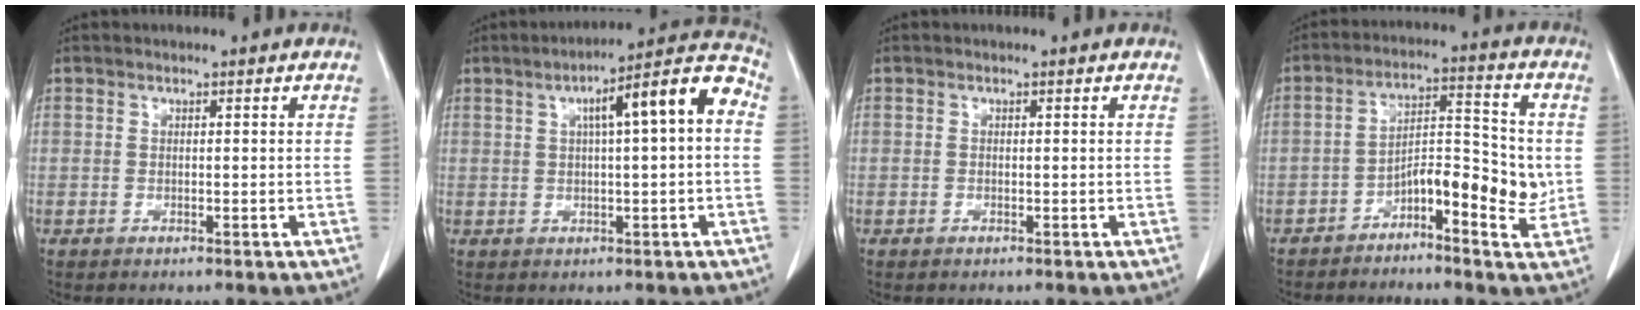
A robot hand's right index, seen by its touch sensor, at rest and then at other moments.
{"total": 10.6, "force": [1.9, 1.3, 10.4], "torque": [-0.144, 0.038, 0.022]}
{"total": 0.0}
{"total": 8.9, "force": [-2.7, 3.1, 7.9], "torque": [-0.124, 0.023, -0.044]}